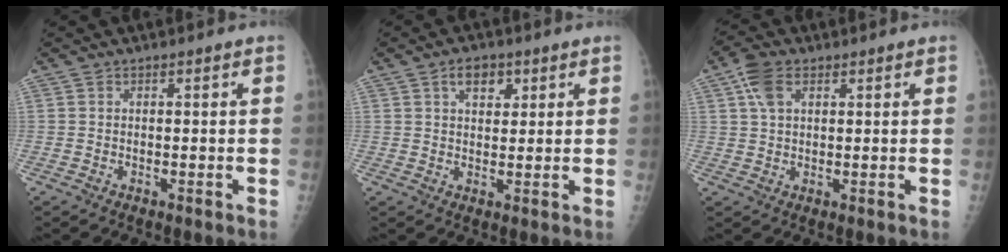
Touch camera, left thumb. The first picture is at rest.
{"total": 4.6, "force": [2.2, 2.9, 2.8], "torque": [-0.024, -0.006, 0.032]}
{"total": 5.4, "force": [2.3, 3.2, 3.7], "torque": [-0.069, 0.007, 0.044]}